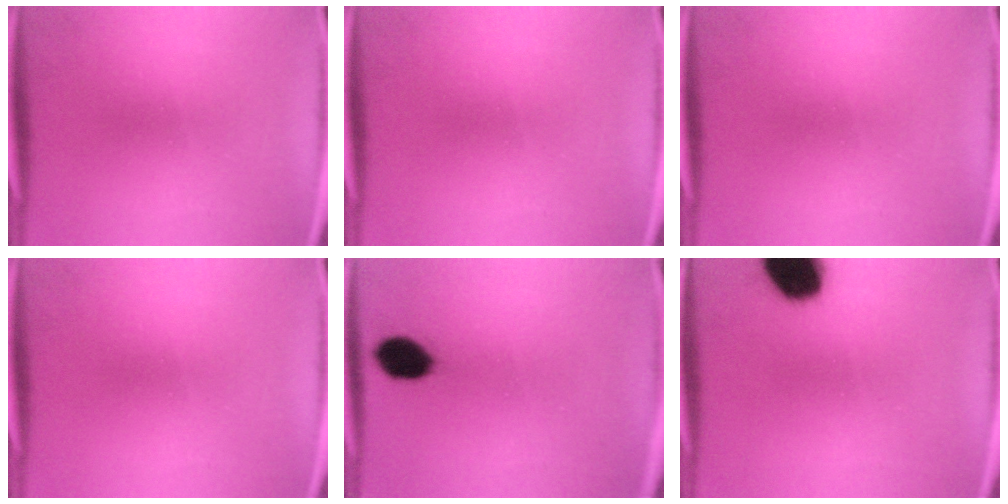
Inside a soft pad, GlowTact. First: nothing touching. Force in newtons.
{"total": 0.0}
{"total": 0.0}
{"total": 0.0}
{"total": 7.5}
{"total": 14.9}